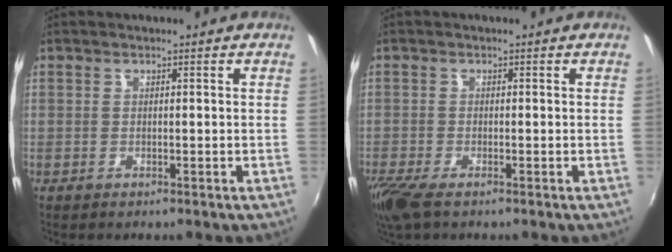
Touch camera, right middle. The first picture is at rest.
{"total": 5.0, "force": [-3.6, 1.1, 3.4], "torque": [-0.081, -0.023, -0.070]}